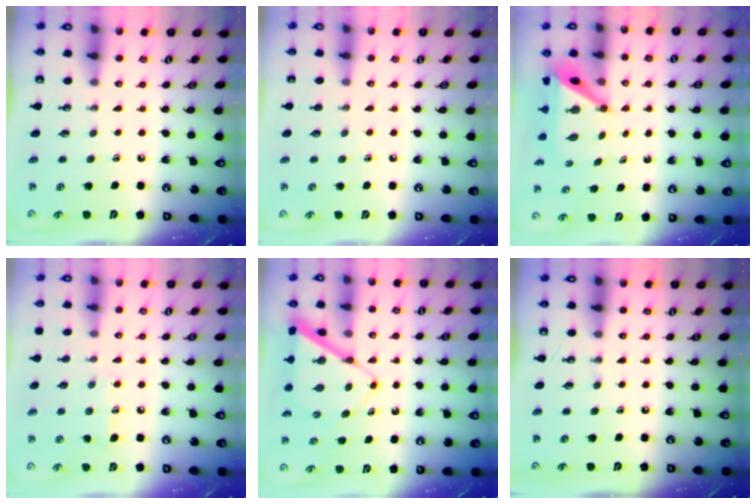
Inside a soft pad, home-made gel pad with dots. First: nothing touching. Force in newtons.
{"total": 3.0, "press": 2.9, "slide": 0.4}
{"total": 5.1, "press": 5.1, "slide": 0.2}
{"total": 7.8, "press": 7.8, "slide": 0.6}
{"total": 7.8, "press": 7.8, "slide": 0.8}
{"total": 0.0}